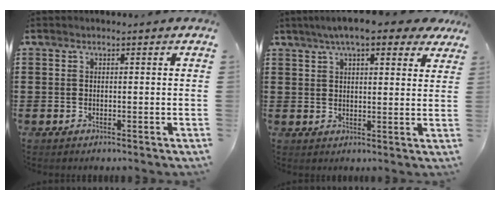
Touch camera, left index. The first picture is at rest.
{"total": 7.4, "force": [5.6, 1.5, 4.6], "torque": [-0.087, -0.005, 0.097]}